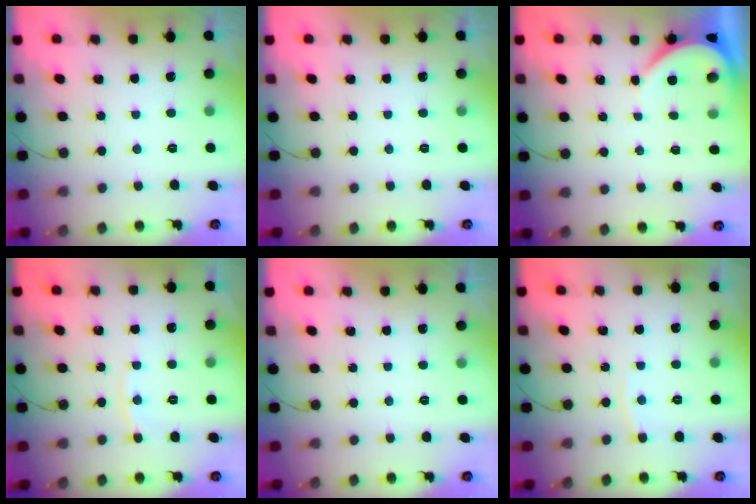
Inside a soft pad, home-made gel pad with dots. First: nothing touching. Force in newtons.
{"total": 0.0}
{"total": 3.9, "press": 3.9, "slide": 0.6}
{"total": 4.1, "press": 4.1, "slide": 0.2}
{"total": 0.0}
{"total": 3.6, "press": 3.5, "slide": 0.5}